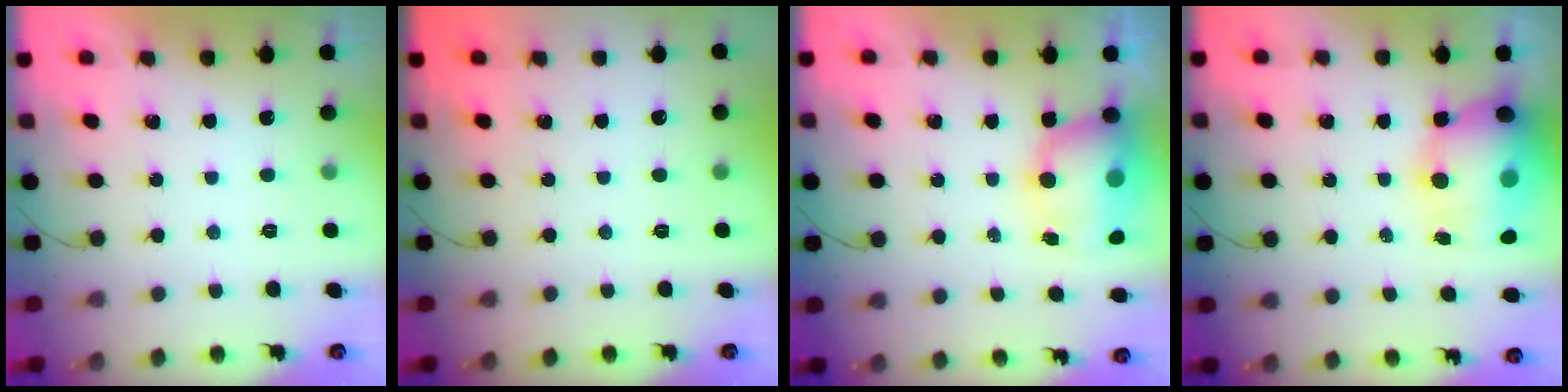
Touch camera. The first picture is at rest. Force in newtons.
{"total": 0.0}
{"total": 9.8, "press": 9.6, "slide": 2.0}
{"total": 15.3, "press": 14.9, "slide": 3.7}